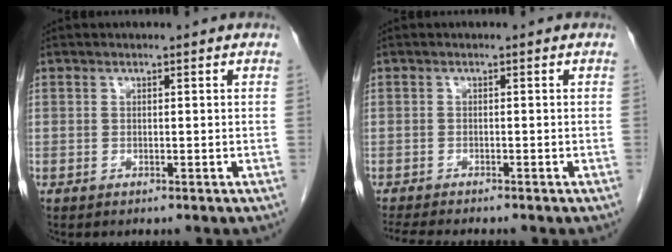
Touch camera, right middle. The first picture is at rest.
{"total": 5.2, "force": [-4.6, 0.3, 2.3], "torque": [-0.035, -0.015, -0.075]}